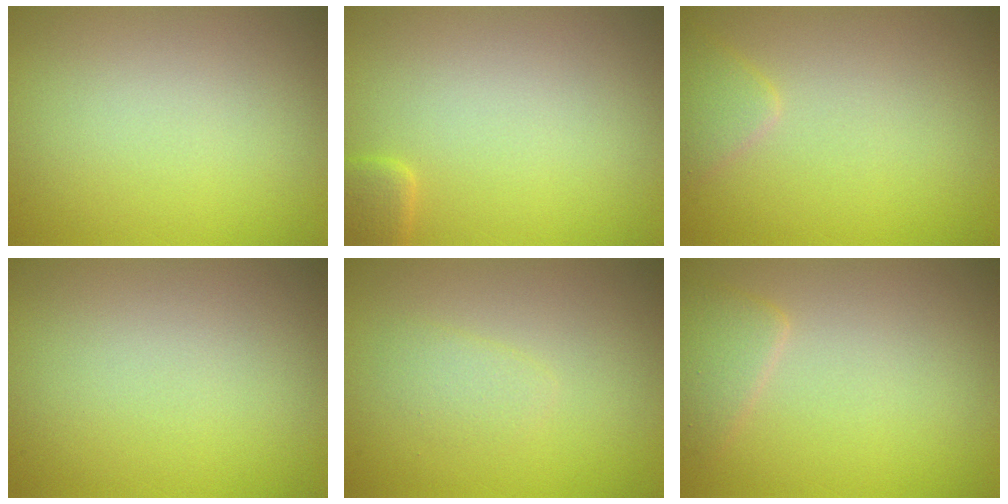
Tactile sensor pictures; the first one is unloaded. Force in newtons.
{"total": 1.6, "press": 1.6, "slide": 0.1}
{"total": 1.4, "press": 1.4, "slide": 0.1}
{"total": 0.0}
{"total": 1.1, "press": 1.1, "slide": 0.0}
{"total": 1.8, "press": 1.8, "slide": 0.1}